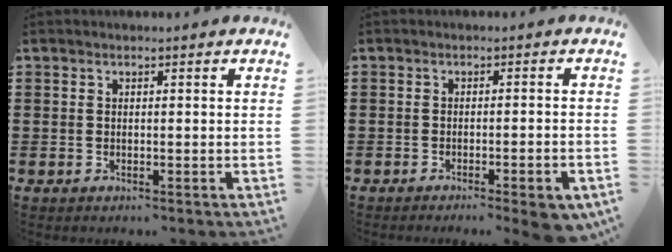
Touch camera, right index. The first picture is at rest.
{"total": 2.6, "force": [-1.9, 0.0, 1.7], "torque": [-0.025, -0.003, -0.033]}